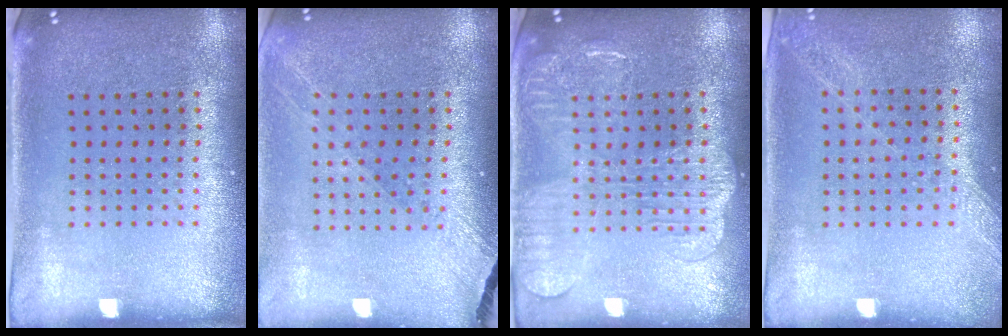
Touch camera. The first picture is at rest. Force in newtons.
{"total": 1.2, "press": 1.2, "slide": 0.2}
{"total": 2.2, "press": 2.1, "slide": 0.4}
{"total": 1.3, "press": 1.2, "slide": 0.2}